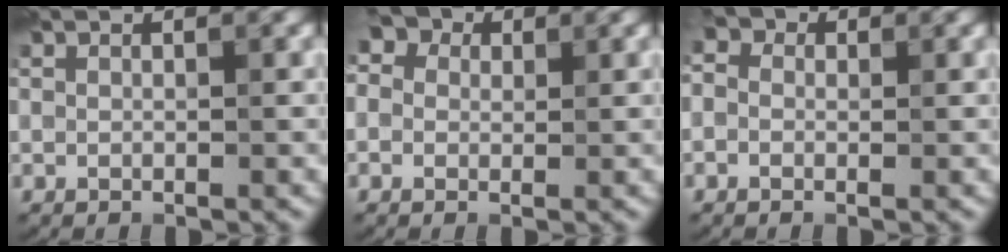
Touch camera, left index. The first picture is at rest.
{"total": 5.4, "force": [2.3, 4.0, 2.8], "torque": [-0.042, 0.032, -0.009]}
{"total": 3.9, "force": [1.1, 3.0, 2.1], "torque": [-0.018, 0.016, -0.025]}